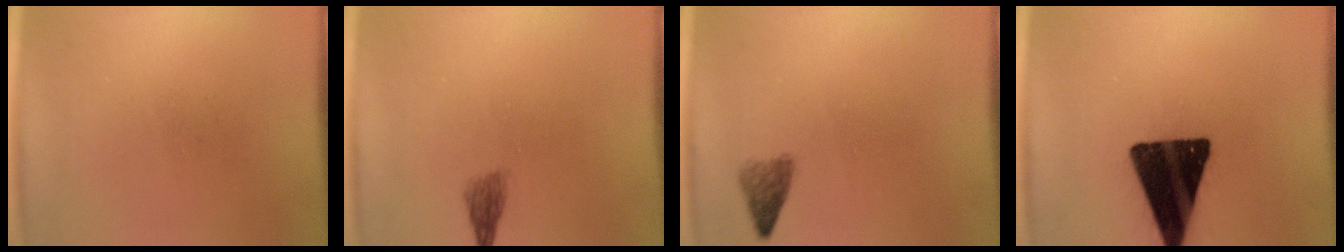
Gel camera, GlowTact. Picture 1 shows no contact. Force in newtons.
{"total": 1.8}
{"total": 1.9}
{"total": 18.4}